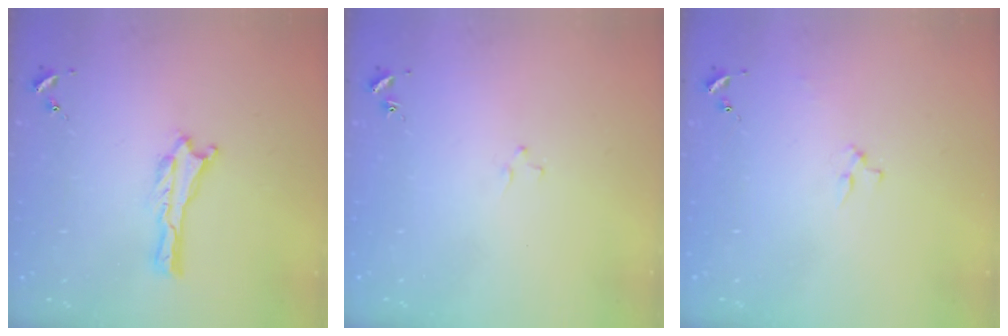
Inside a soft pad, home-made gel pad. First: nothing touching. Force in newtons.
{"total": 1.2, "press": 1.2, "slide": 0.2}
{"total": 2.3, "press": 2.3, "slide": 0.3}